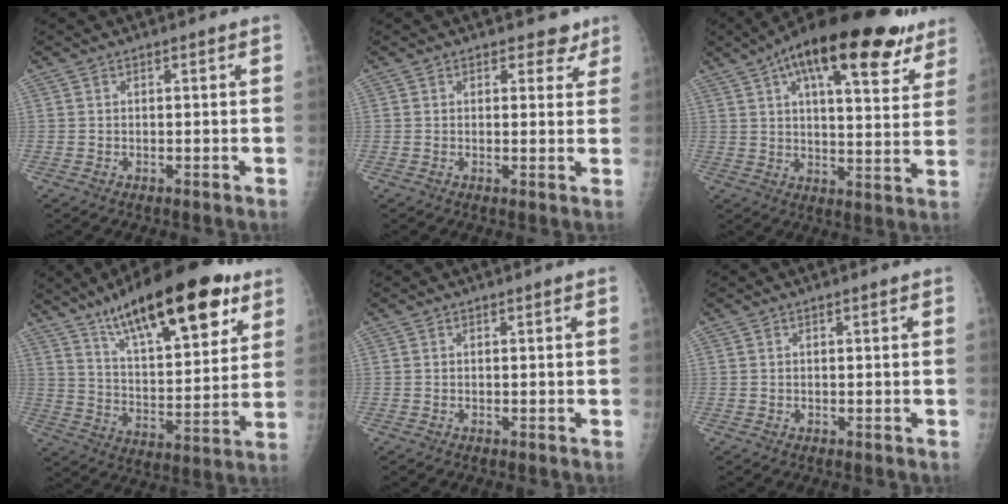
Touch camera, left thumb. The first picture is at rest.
{"total": 3.2, "force": [2.4, 2.0, 0.8], "torque": [0.018, -0.012, 0.024]}
{"total": 24.7, "force": [14.5, 9.0, 17.9], "torque": [-0.249, -0.013, 0.210]}
{"total": 24.5, "force": [14.7, 8.1, 17.9], "torque": [-0.253, -0.045, 0.238]}
{"total": 0.0}
{"total": 0.0}